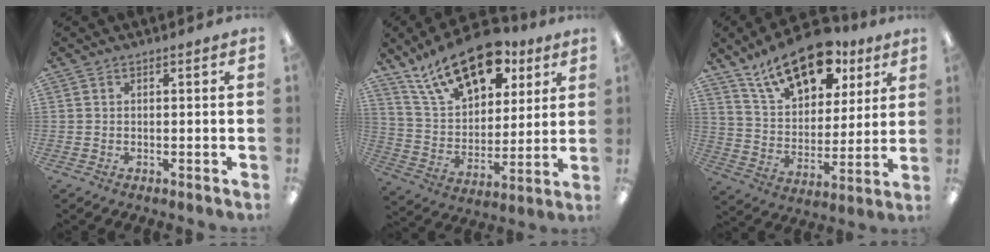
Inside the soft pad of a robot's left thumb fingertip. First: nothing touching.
{"total": 20.1, "force": [13.2, 10.2, 11.3], "torque": [-0.185, -0.062, 0.233]}
{"total": 18.1, "force": [12.3, 9.1, 9.6], "torque": [-0.154, -0.060, 0.217]}